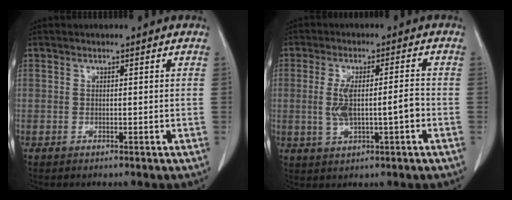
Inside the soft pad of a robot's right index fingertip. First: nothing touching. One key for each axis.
{"total": 7.0, "fx": -1.0, "fy": 1.5, "fz": 6.8, "tx": -0.135, "ty": 0.009, "tz": -0.010}